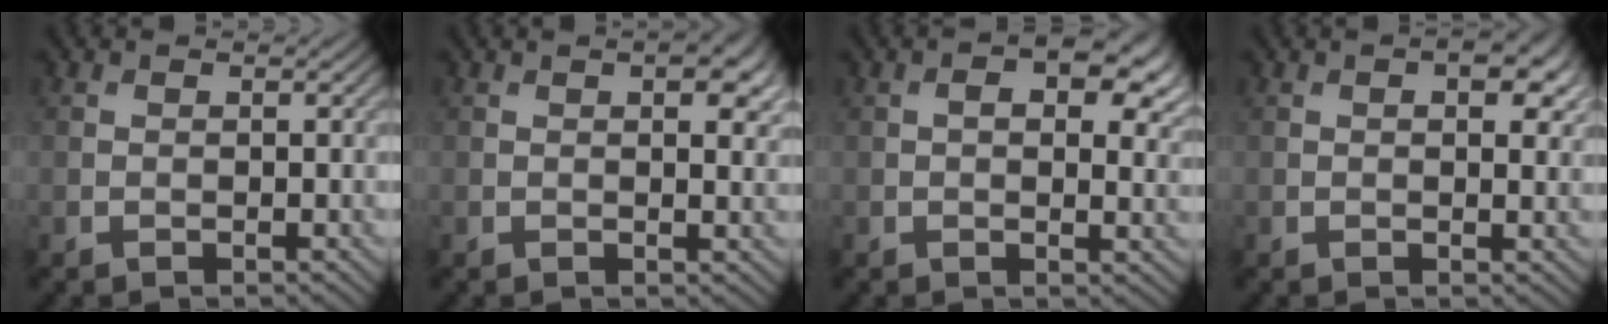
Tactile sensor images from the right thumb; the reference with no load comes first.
{"total": 3.9, "force": [1.5, 1.5, 3.3], "torque": [-0.050, 0.000, 0.023]}
{"total": 8.5, "force": [3.0, 4.6, 6.6], "torque": [-0.091, 0.000, 0.040]}
{"total": 4.1, "force": [1.4, 1.9, 3.4], "torque": [-0.051, -0.001, 0.021]}